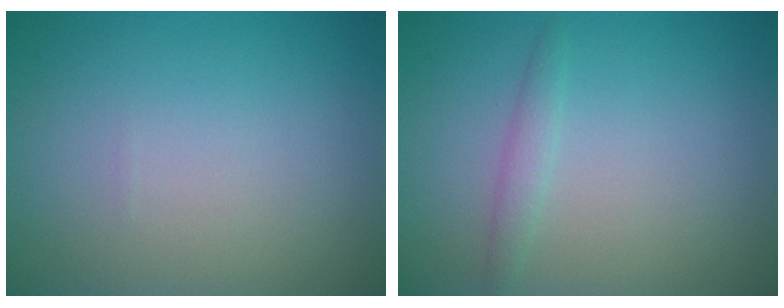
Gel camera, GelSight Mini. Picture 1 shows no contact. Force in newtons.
{"total": 1.2, "press": 1.2, "slide": 0.1}